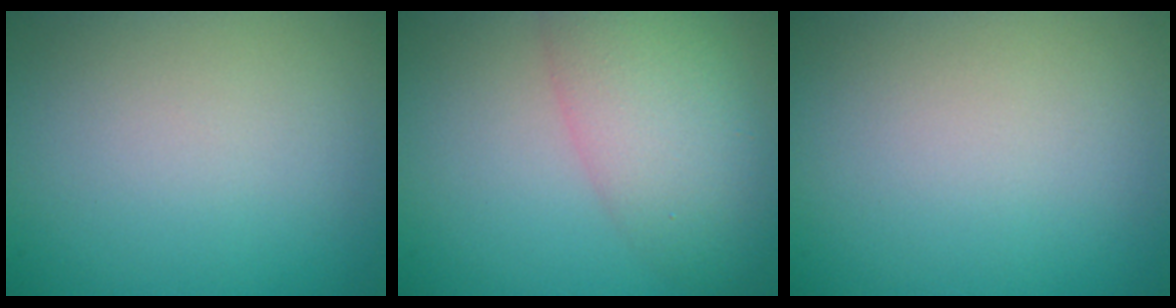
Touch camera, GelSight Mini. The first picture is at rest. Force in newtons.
{"total": 6.7, "press": 6.7, "slide": 0.5}
{"total": 0.0}